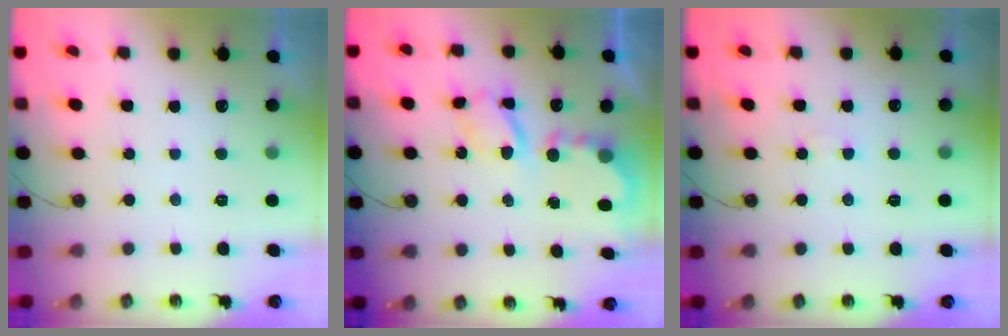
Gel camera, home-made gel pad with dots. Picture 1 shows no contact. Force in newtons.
{"total": 6.1, "press": 6.1, "slide": 0.3}
{"total": 1.2, "press": 1.1, "slide": 0.2}